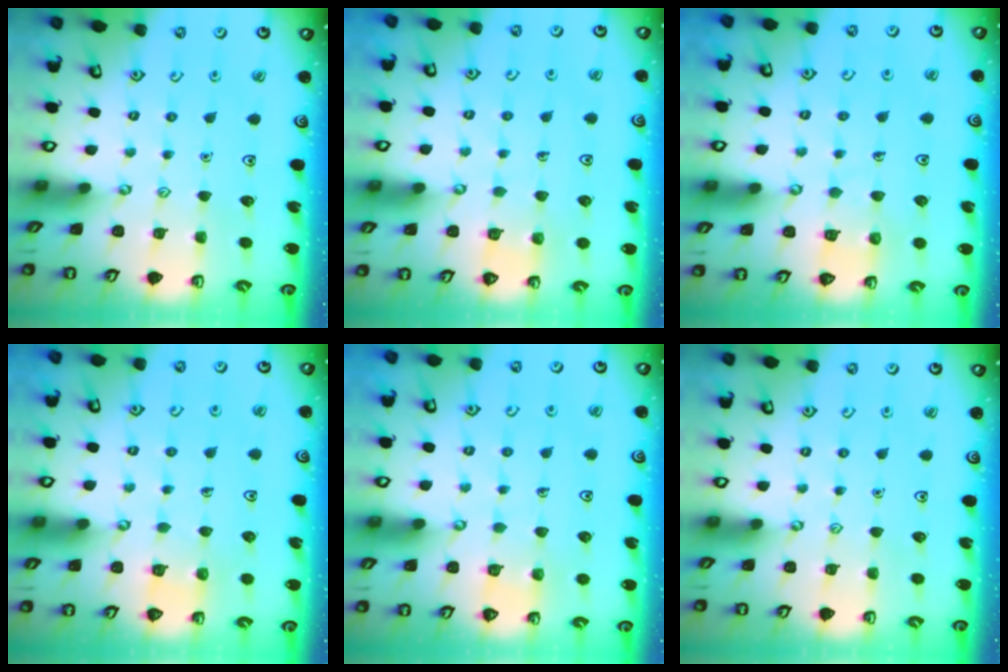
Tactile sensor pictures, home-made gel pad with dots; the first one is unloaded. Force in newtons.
{"total": 2.9, "press": 2.9, "slide": 0.2}
{"total": 5.7, "press": 5.7, "slide": 0.5}
{"total": 2.7, "press": 2.7, "slide": 0.1}
{"total": 2.9, "press": 2.9, "slide": 0.2}
{"total": 0.0}